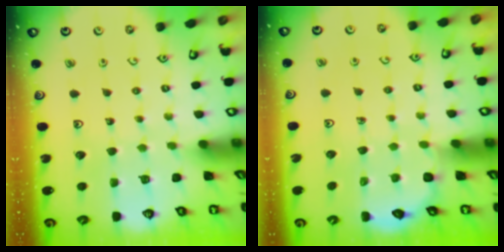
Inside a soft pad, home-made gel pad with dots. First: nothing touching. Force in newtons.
{"total": 2.7, "press": 2.7, "slide": 0.5}